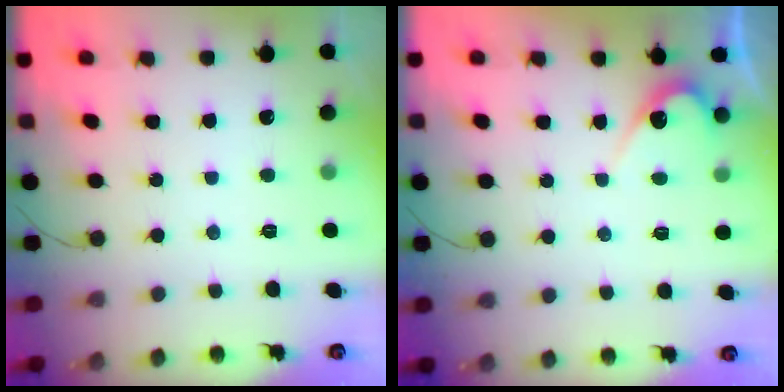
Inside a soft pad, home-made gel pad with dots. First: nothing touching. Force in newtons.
{"total": 4.1, "press": 4.1, "slide": 0.3}